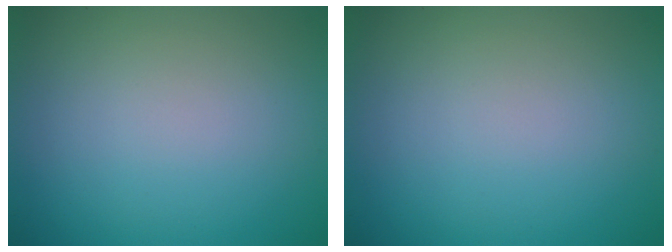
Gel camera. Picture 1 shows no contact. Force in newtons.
{"total": 0.0}